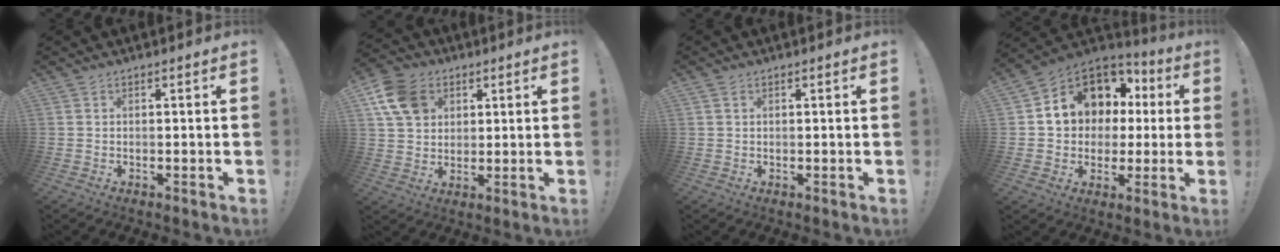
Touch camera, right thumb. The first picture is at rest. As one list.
[{"total": 12.6, "force": [5.2, 9.9, 5.9], "torque": [-0.100, -0.014, 0.105]}, {"total": 1.1, "force": [0.5, 0.9, 0.4], "torque": [-0.002, 0.000, 0.009]}, {"total": 11.9, "force": [4.1, 10.0, 5.0], "torque": [-0.073, -0.030, 0.091]}]